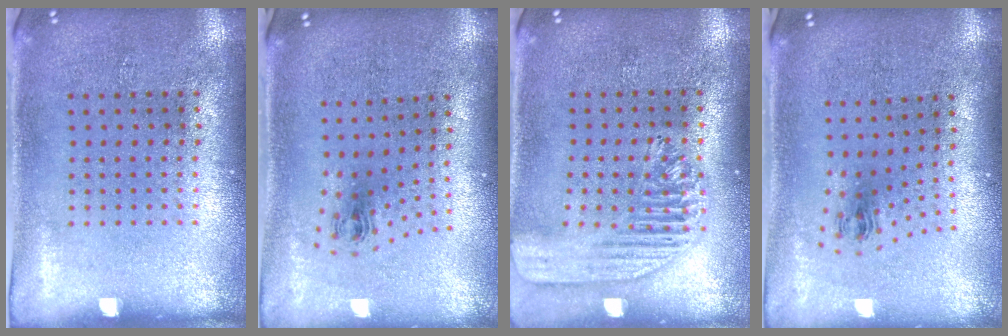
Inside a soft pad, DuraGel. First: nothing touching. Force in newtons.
{"total": 1.0, "press": 0.5, "slide": 0.9}
{"total": 1.8, "press": 1.6, "slide": 0.8}
{"total": 1.0, "press": 0.4, "slide": 0.9}